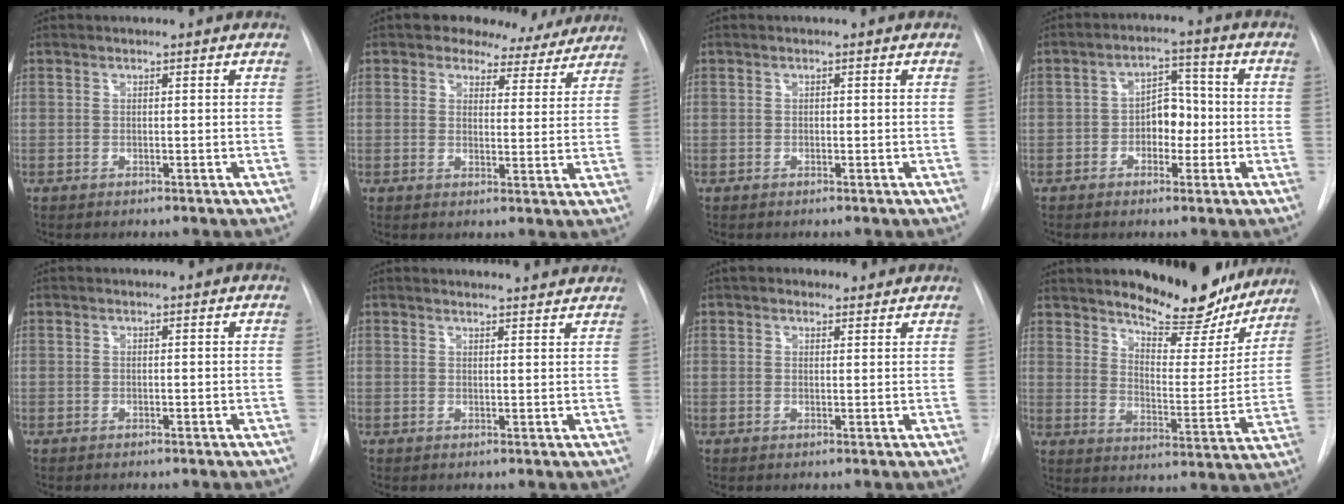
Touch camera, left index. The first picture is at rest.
{"total": 7.9, "force": [6.5, 4.3, 1.4], "torque": [0.008, -0.002, 0.061]}
{"total": 0.8, "force": [-0.8, 0.3, 0.1], "torque": [0.001, -0.004, -0.014]}
{"total": 5.5, "force": [-1.7, 3.5, 3.9], "torque": [-0.054, 0.013, -0.032]}
{"total": 0.0}
{"total": 7.6, "force": [7.4, 0.9, 1.5], "torque": [-0.013, 0.001, 0.070]}
{"total": 2.9, "force": [2.3, 1.7, 0.7], "torque": [-0.003, 0.015, 0.026]}
{"total": 15.5, "force": [13.6, 4.8, 5.8], "torque": [-0.062, -0.044, 0.178]}